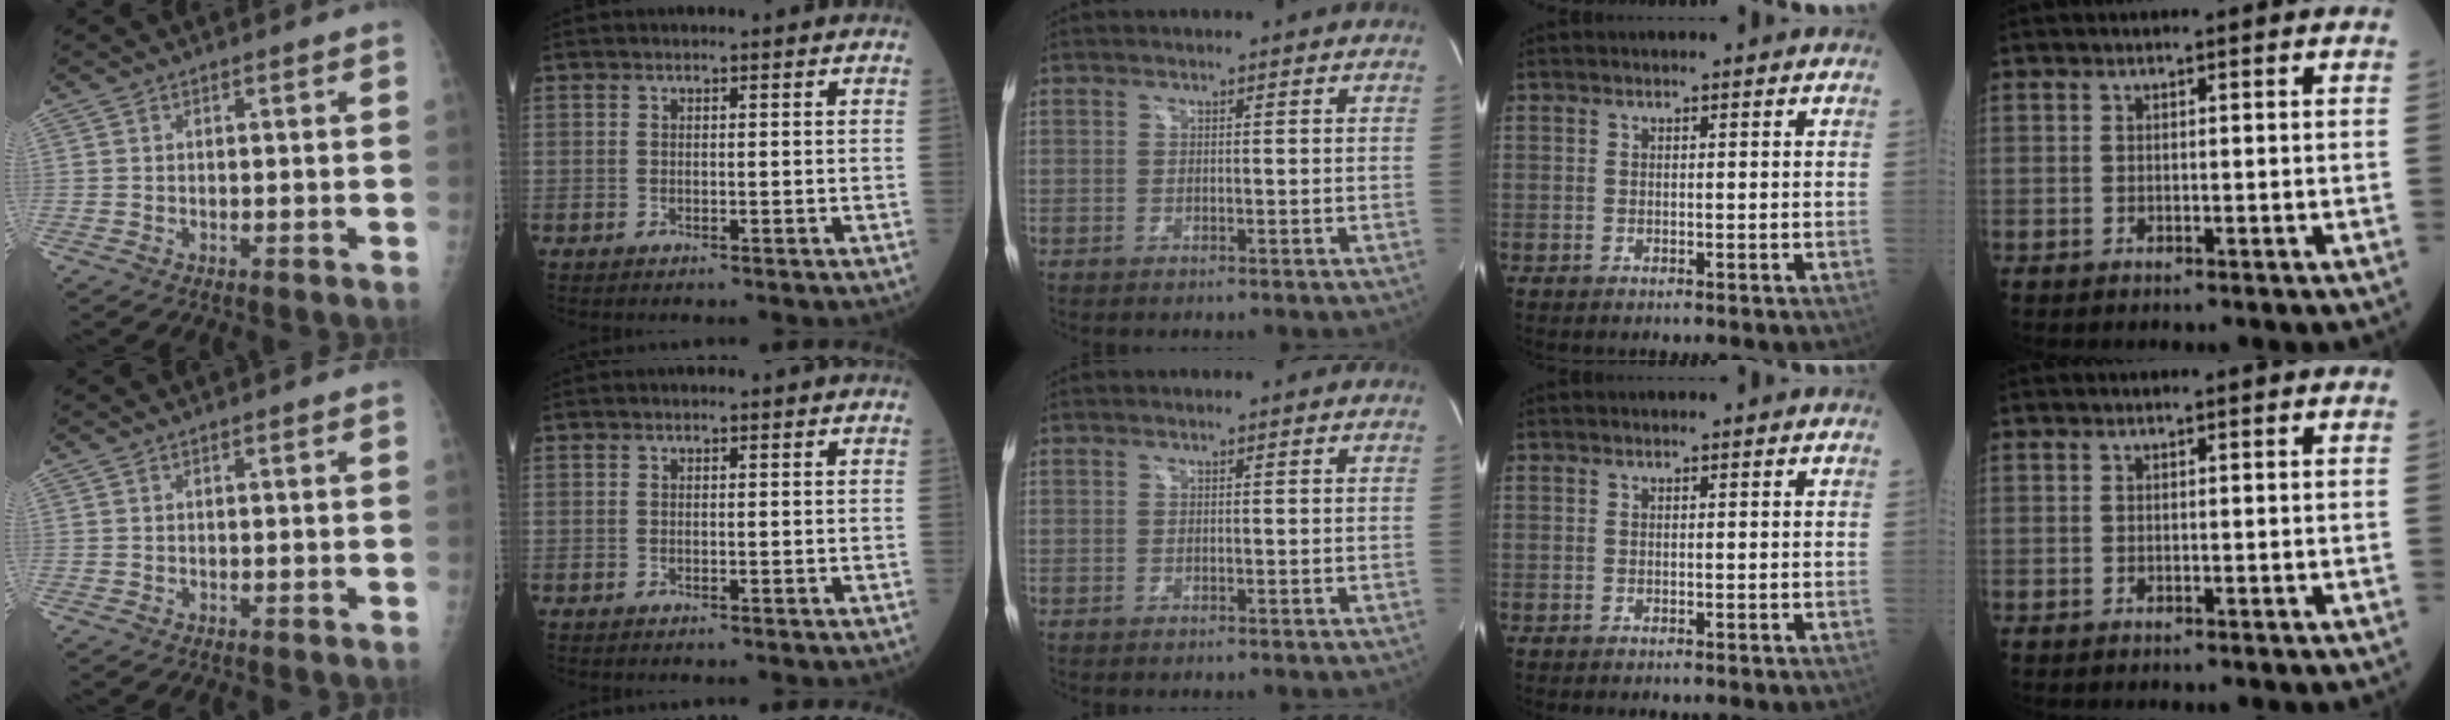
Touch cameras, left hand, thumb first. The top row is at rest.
{}